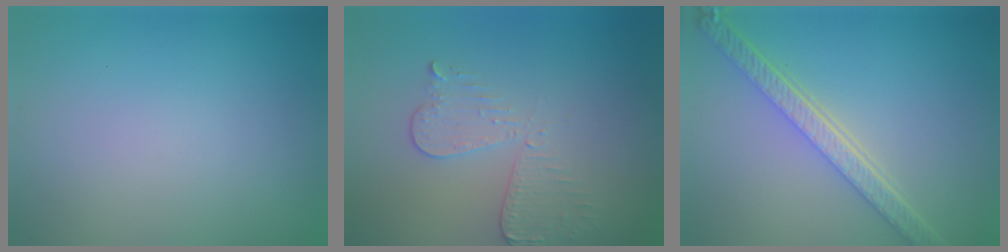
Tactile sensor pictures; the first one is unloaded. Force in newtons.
{"total": 3.2, "press": 2.9, "slide": 1.3}
{"total": 5.4, "press": 4.1, "slide": 3.4}